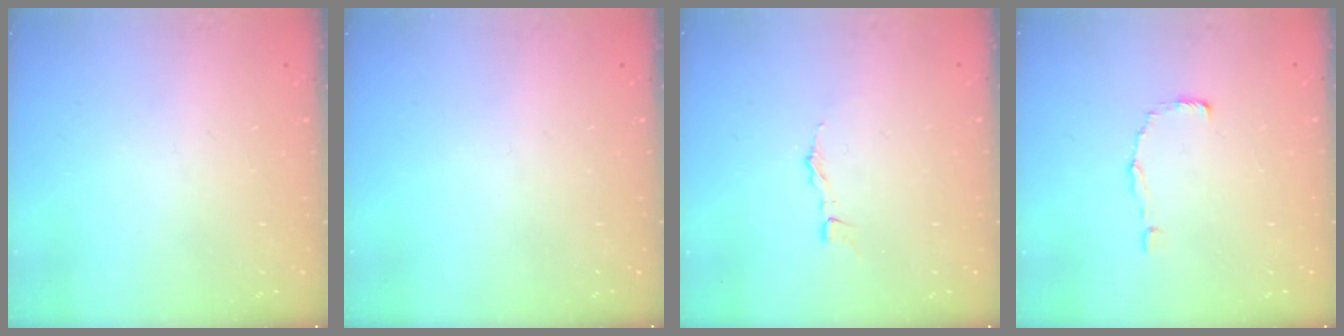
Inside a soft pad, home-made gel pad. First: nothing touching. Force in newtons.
{"total": 0.0}
{"total": 1.6, "press": 1.6, "slide": 0.1}
{"total": 1.0, "press": 1.0, "slide": 0.1}